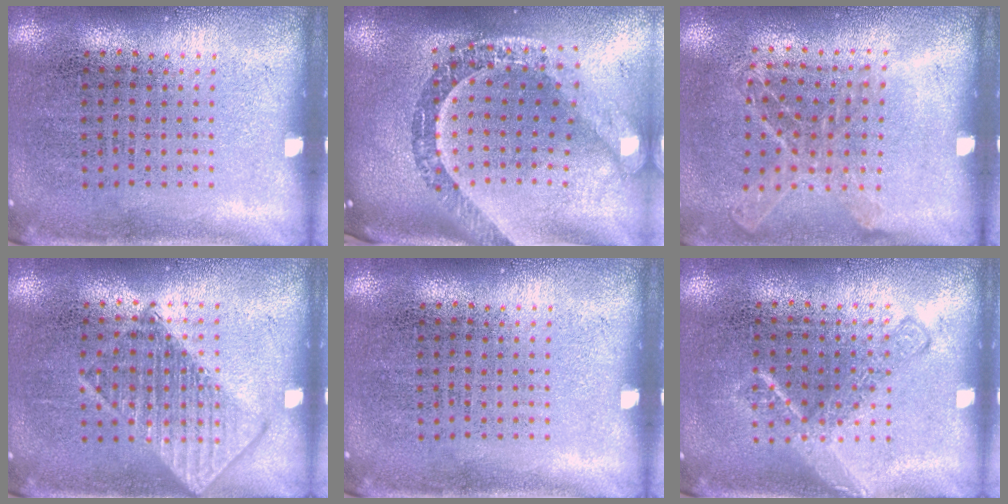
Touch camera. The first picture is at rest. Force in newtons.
{"total": 3.5, "press": 2.5, "slide": 2.4}
{"total": 1.1, "press": 1.1, "slide": 0.3}
{"total": 1.4, "press": 1.4, "slide": 0.2}
{"total": 0.0}
{"total": 1.7, "press": 1.7, "slide": 0.3}